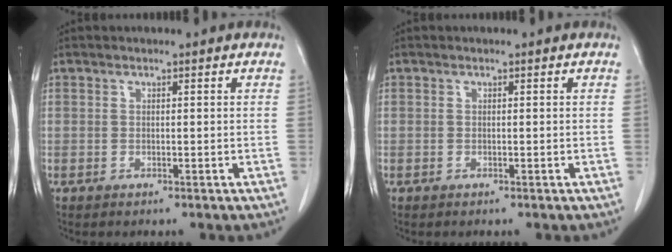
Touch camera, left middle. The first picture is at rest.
{"total": 0.0}